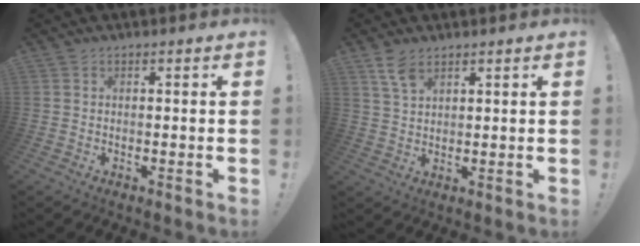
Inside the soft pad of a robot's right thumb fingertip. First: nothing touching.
{"total": 5.5, "force": [3.8, 2.4, 3.2], "torque": [-0.055, -0.017, 0.069]}